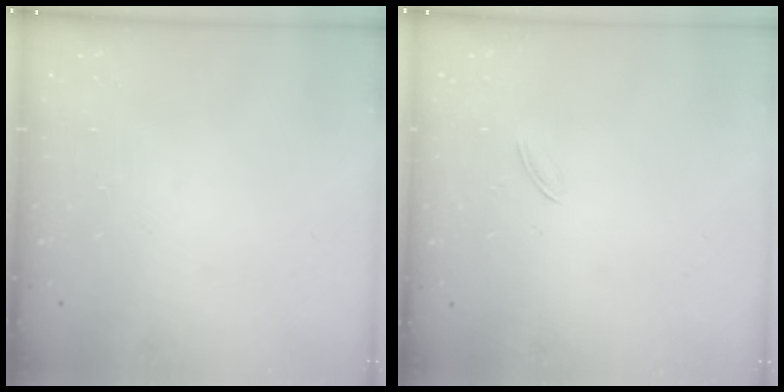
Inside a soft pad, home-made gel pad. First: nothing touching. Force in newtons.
{"total": 1.6, "press": 1.5, "slide": 0.5}